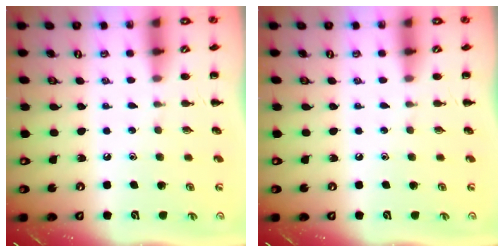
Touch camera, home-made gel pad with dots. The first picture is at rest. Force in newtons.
{"total": 0.0}